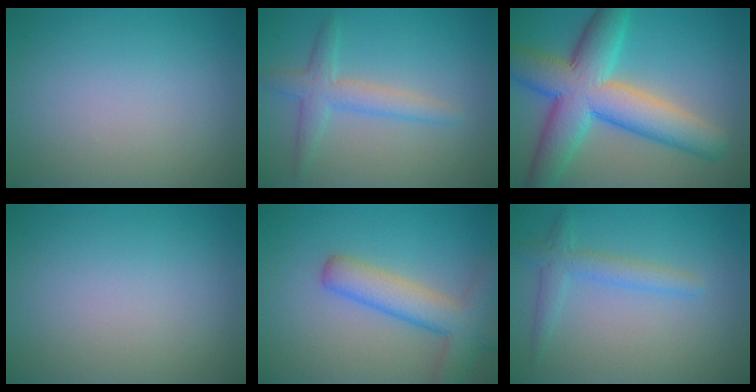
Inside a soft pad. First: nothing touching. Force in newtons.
{"total": 3.1, "press": 3.1, "slide": 0.1}
{"total": 10.6, "press": 10.6, "slide": 0.4}
{"total": 0.0}
{"total": 5.3, "press": 5.3, "slide": 0.4}
{"total": 2.4, "press": 2.4, "slide": 0.2}